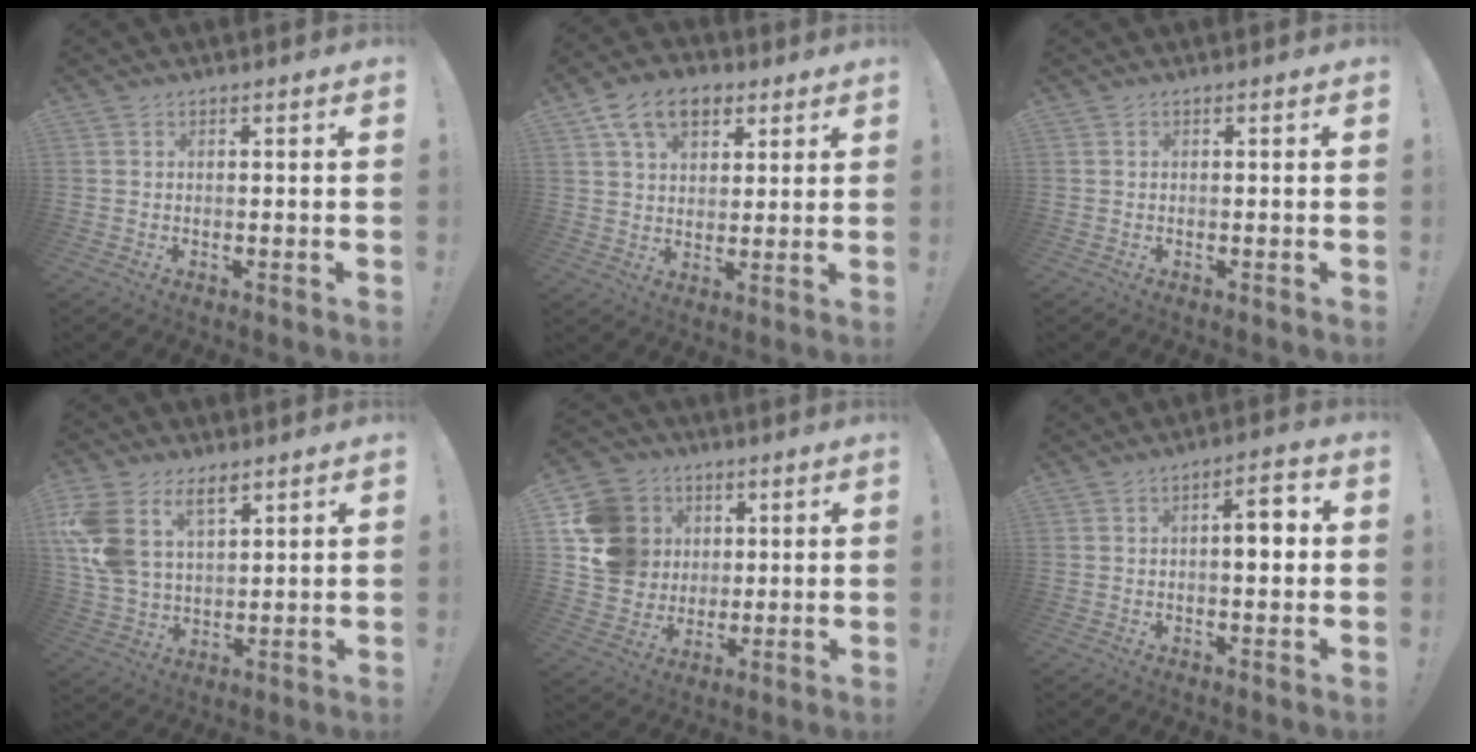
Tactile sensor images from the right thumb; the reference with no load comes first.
{"total": 11.7, "force": [6.5, 7.6, 6.0], "torque": [-0.099, -0.020, 0.124]}
{"total": 0.0}
{"total": 14.5, "force": [7.8, 9.3, 7.9], "torque": [-0.174, -0.033, 0.149]}
{"total": 16.5, "force": [3.4, 14.9, 6.2], "torque": [-0.101, -0.001, 0.090]}
{"total": 6.3, "force": [0.3, 2.4, 5.8], "torque": [-0.076, 0.005, -0.004]}